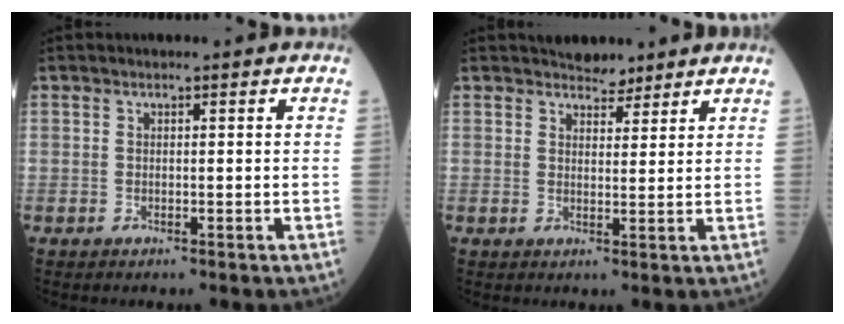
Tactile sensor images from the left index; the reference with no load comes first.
{"total": 3.4, "force": [3.0, 1.4, 0.6], "torque": [-0.007, 0.004, 0.044]}